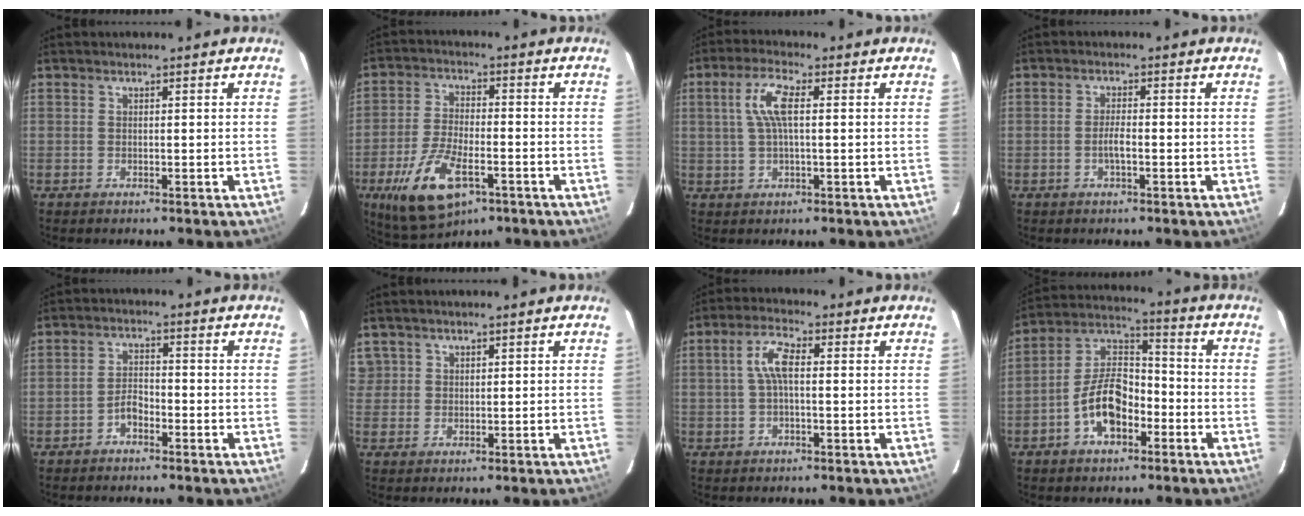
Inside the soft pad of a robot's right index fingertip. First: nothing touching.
{"total": 13.6, "force": [-6.5, 6.0, 10.4], "torque": [-0.226, -0.024, -0.113]}
{"total": 6.3, "force": [1.1, 1.6, 6.0], "torque": [-0.121, 0.010, 0.022]}
{"total": 2.3, "force": [-0.9, 0.4, 2.1], "torque": [-0.042, 0.001, -0.017]}
{"total": 2.9, "force": [-2.1, 1.4, 1.4], "torque": [-0.034, 0.009, -0.039]}
{"total": 2.5, "force": [1.5, 2.0, -0.1], "torque": [0.011, 0.007, 0.027]}
{"total": 5.0, "force": [0.3, 1.7, 4.7], "torque": [-0.096, 0.012, 0.006]}
{"total": 11.3, "force": [-5.0, 6.3, 7.9], "torque": [-0.156, 0.026, -0.084]}